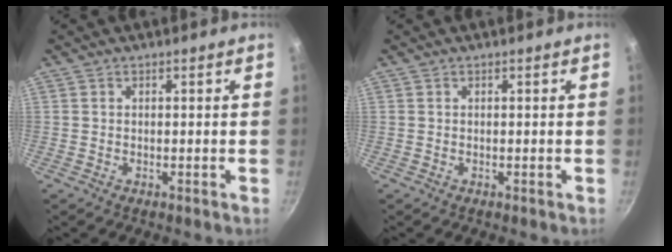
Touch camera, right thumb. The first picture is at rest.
{"total": 0.0}